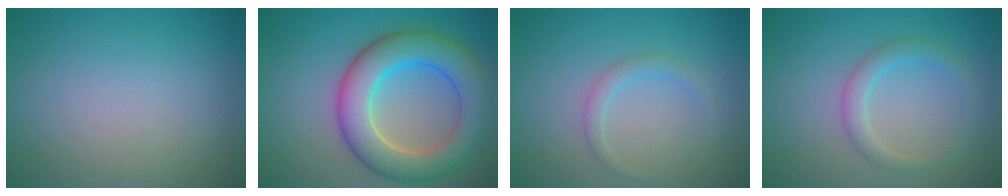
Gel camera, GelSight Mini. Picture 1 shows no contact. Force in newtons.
{"total": 8.6, "press": 8.5, "slide": 0.5}
{"total": 1.4, "press": 1.4, "slide": 0.0}
{"total": 2.2, "press": 2.2, "slide": 0.1}